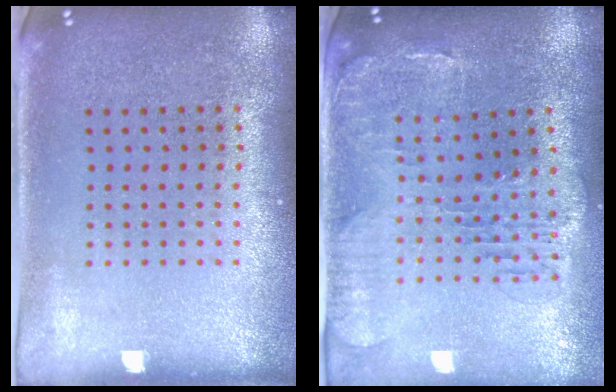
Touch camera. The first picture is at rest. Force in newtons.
{"total": 1.4, "press": 1.3, "slide": 0.3}